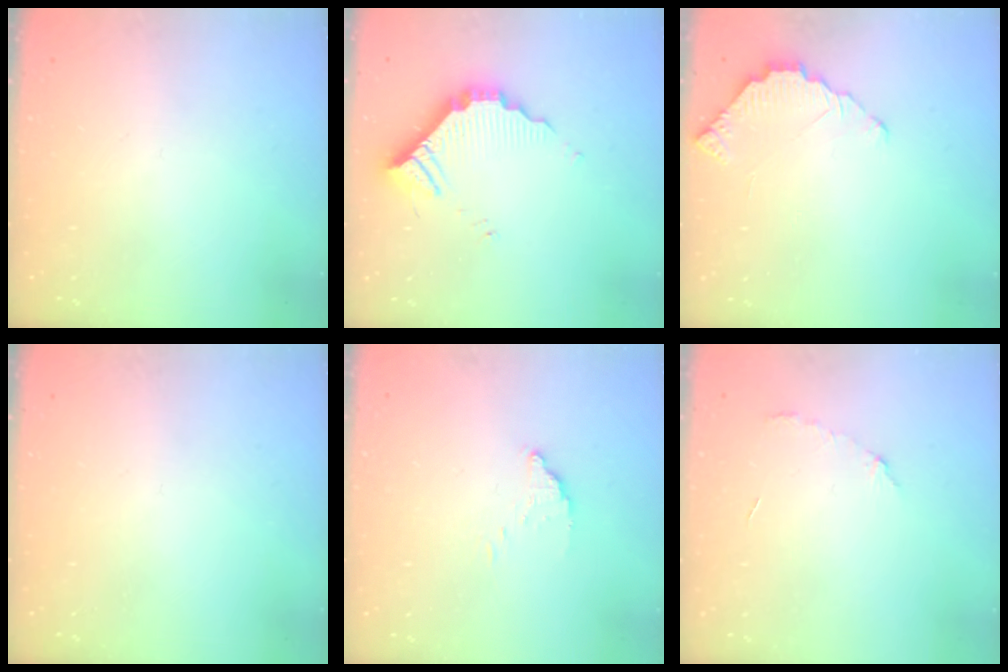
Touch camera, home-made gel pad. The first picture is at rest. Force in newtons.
{"total": 10.0, "press": 10.0, "slide": 0.3}
{"total": 2.8, "press": 2.8, "slide": 0.3}
{"total": 0.0}
{"total": 3.4, "press": 3.4, "slide": 0.1}
{"total": 4.8, "press": 4.7, "slide": 0.4}